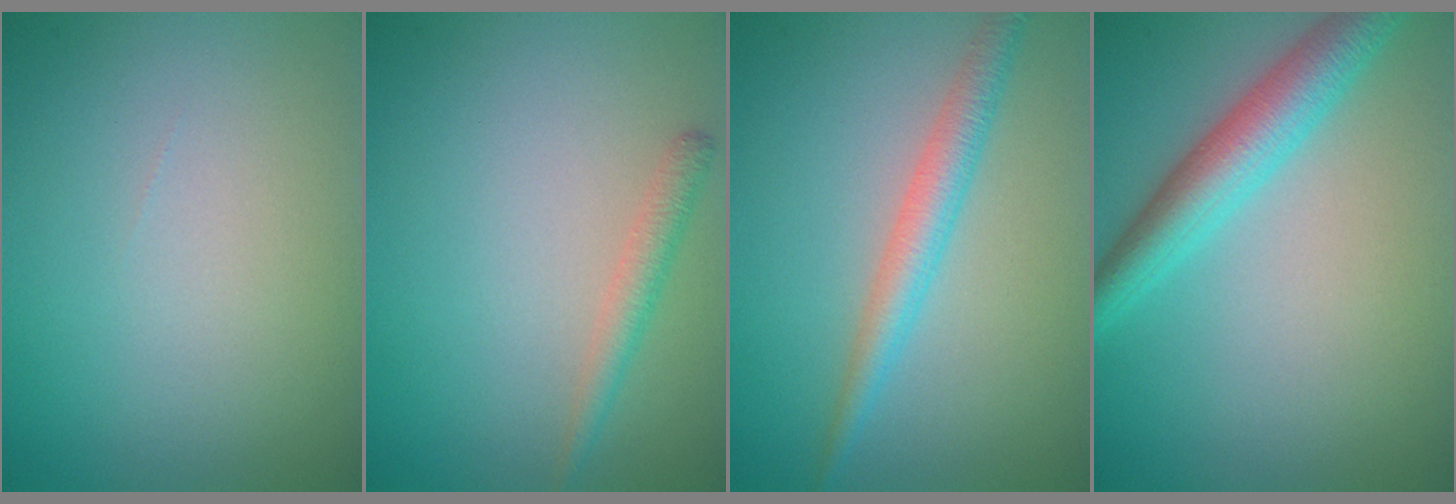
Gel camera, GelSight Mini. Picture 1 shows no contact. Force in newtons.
{"total": 1.7, "press": 1.7, "slide": 0.1}
{"total": 2.9, "press": 2.9, "slide": 0.0}
{"total": 4.8, "press": 4.8, "slide": 0.1}